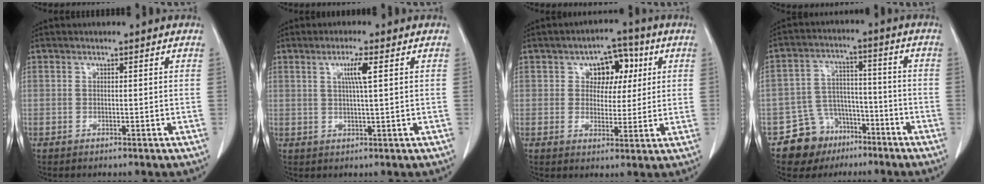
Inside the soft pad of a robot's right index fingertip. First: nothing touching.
{"total": 3.7, "force": [1.2, -0.4, 3.5], "torque": [-0.065, -0.001, 0.021]}
{"total": 6.6, "force": [2.1, 4.5, 4.4], "torque": [-0.052, 0.021, 0.031]}
{"total": 8.7, "force": [-5.6, 6.6, 1.3], "torque": [-0.027, 0.033, -0.083]}